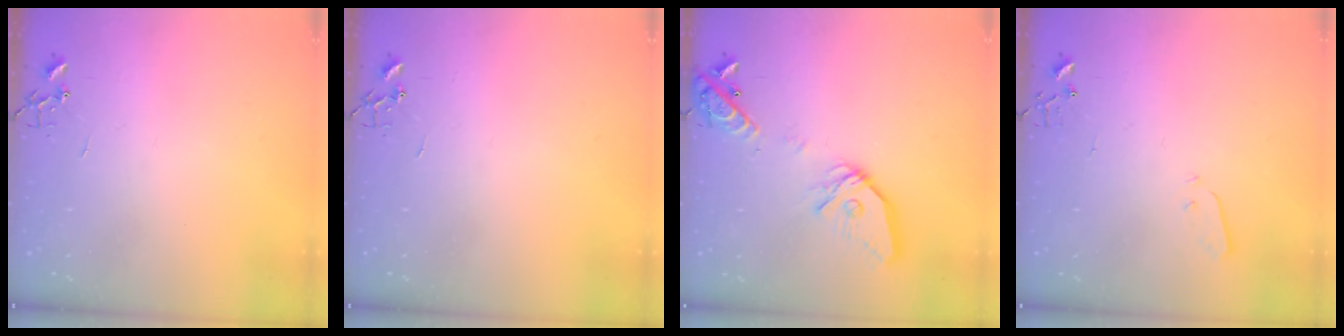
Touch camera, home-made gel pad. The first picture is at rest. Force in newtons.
{"total": 0.0}
{"total": 17.0, "press": 16.8, "slide": 2.6}
{"total": 3.0, "press": 2.9, "slide": 0.3}